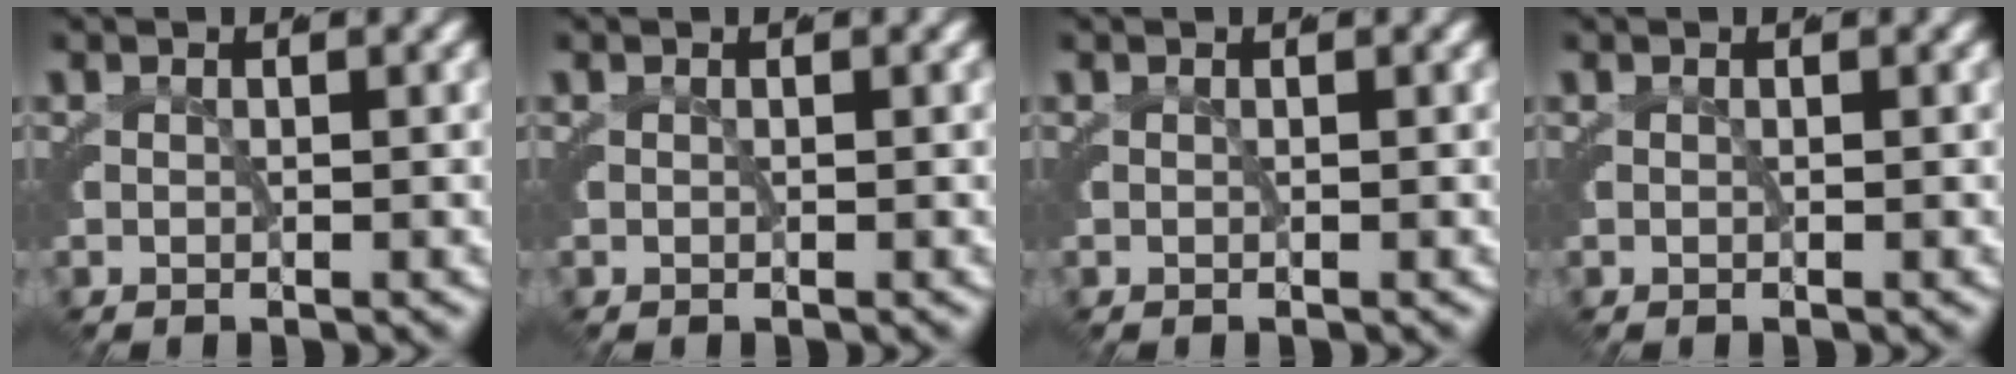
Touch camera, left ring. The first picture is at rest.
{"total": 0.0}
{"total": 0.0}
{"total": 0.0}